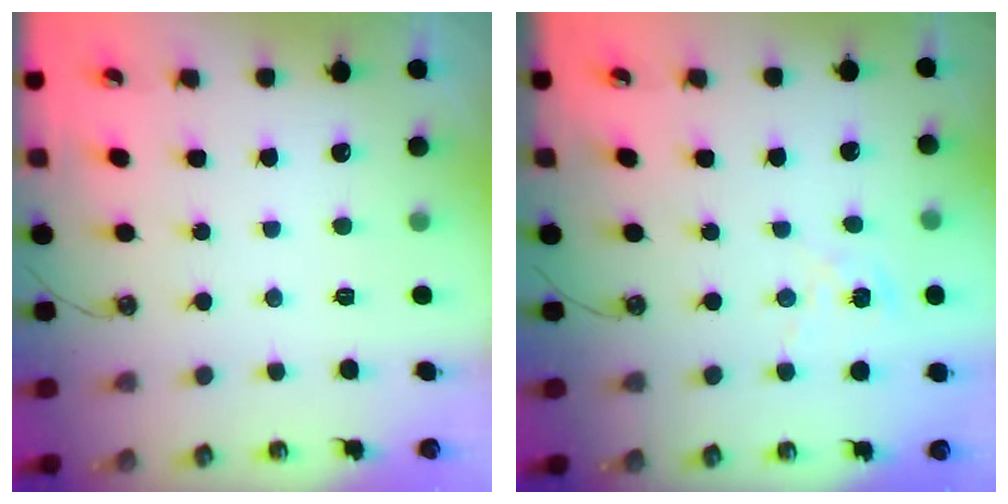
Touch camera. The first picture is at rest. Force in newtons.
{"total": 3.6, "press": 3.5, "slide": 0.4}